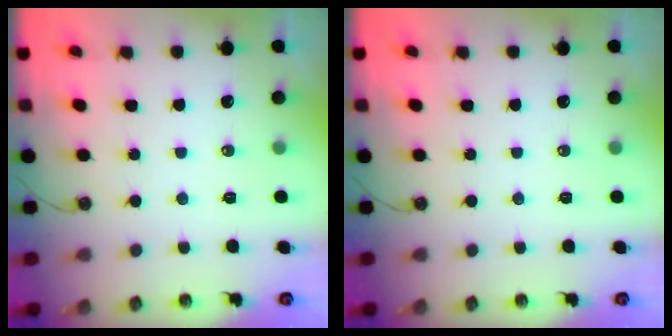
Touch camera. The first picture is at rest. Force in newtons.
{"total": 0.0}